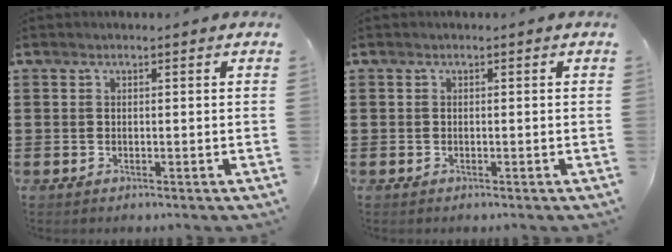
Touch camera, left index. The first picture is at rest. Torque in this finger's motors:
{"motor_torque": [0.00, 0.00, 0.00, -0.01]}